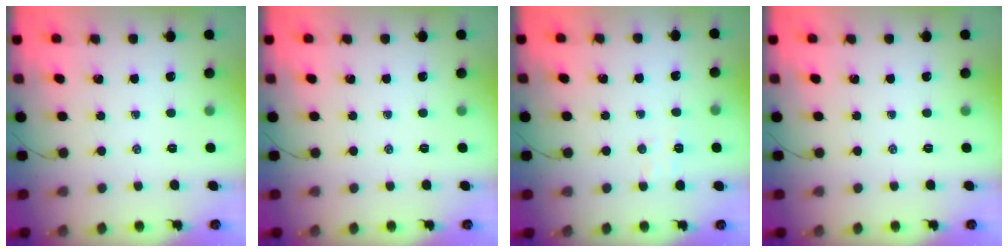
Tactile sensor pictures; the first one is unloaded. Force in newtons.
{"total": 0.0}
{"total": 4.8, "press": 4.7, "slide": 1.0}
{"total": 0.0}